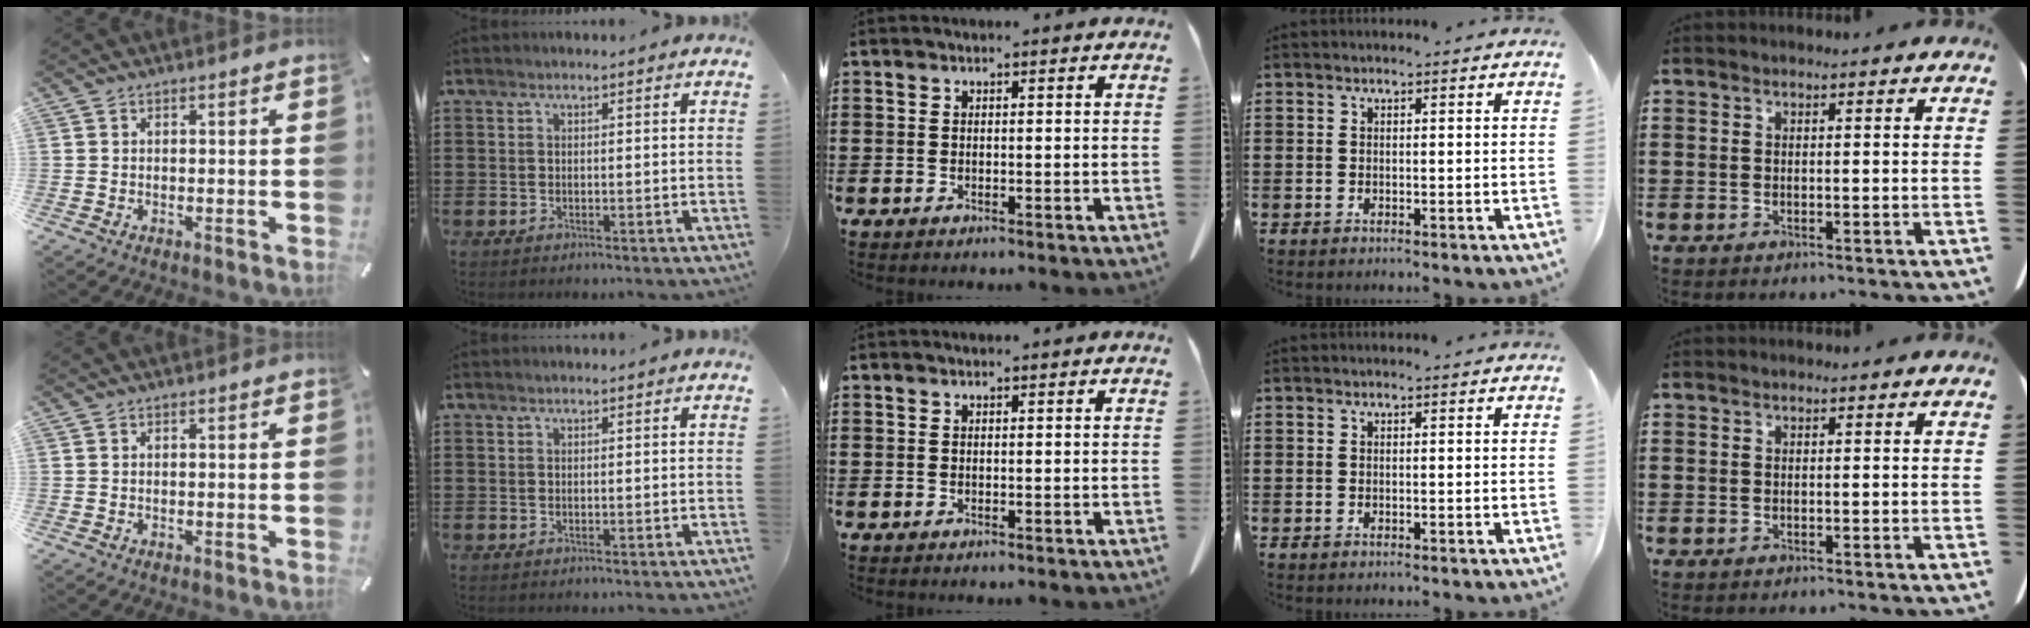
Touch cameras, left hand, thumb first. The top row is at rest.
{}